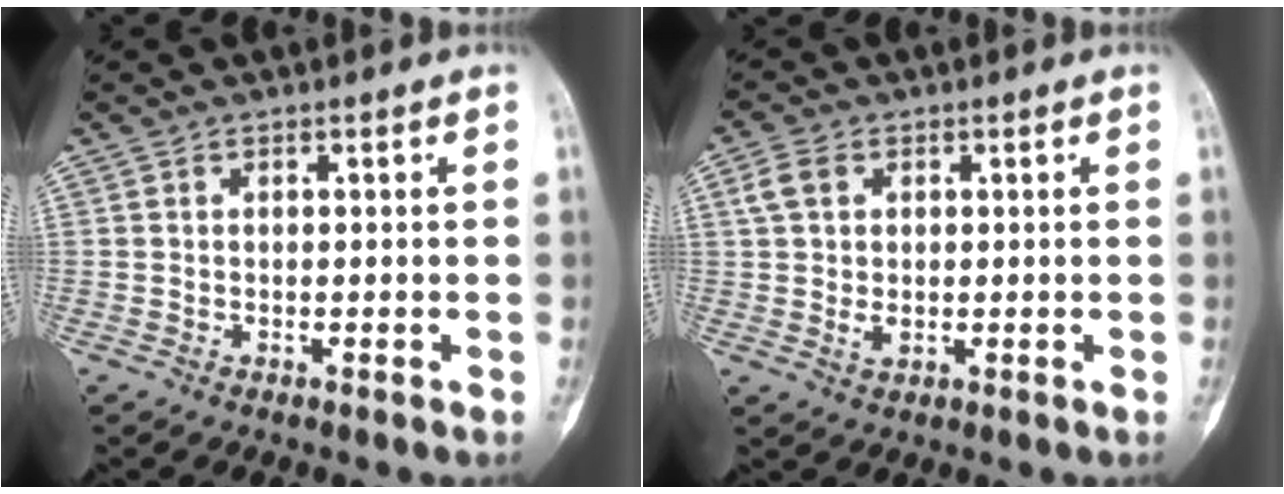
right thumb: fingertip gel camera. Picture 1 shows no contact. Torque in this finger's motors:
{"motor_torque": [-0.22, -0.16, 0.25, -0.20, 0.11]}